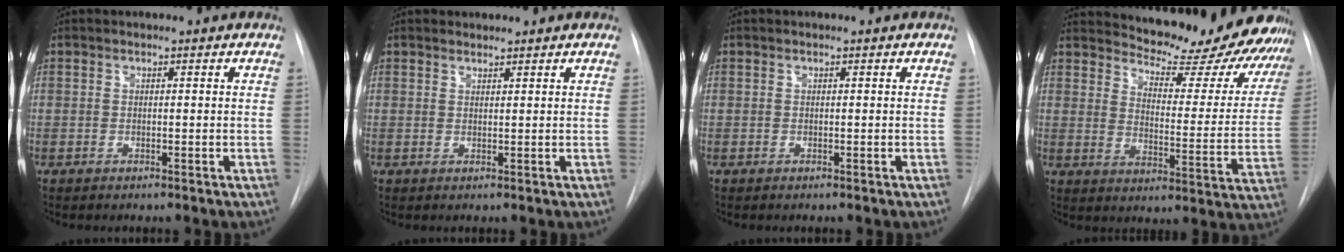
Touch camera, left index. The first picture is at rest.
{"total": 0.9, "force": [0.9, 0.3, -0.1], "torque": [-0.002, 0.000, 0.015]}
{"total": 0.0}
{"total": 25.4, "force": [23.4, 5.2, 8.3], "torque": [-0.119, -0.097, 0.278]}